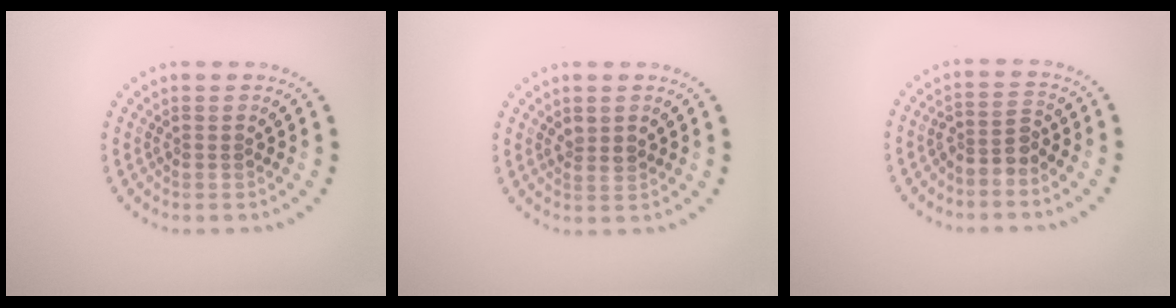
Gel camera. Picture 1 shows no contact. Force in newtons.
{"total": 1.4, "press": 1.3, "slide": 0.6}
{"total": 2.2, "press": 1.7, "slide": 1.4}